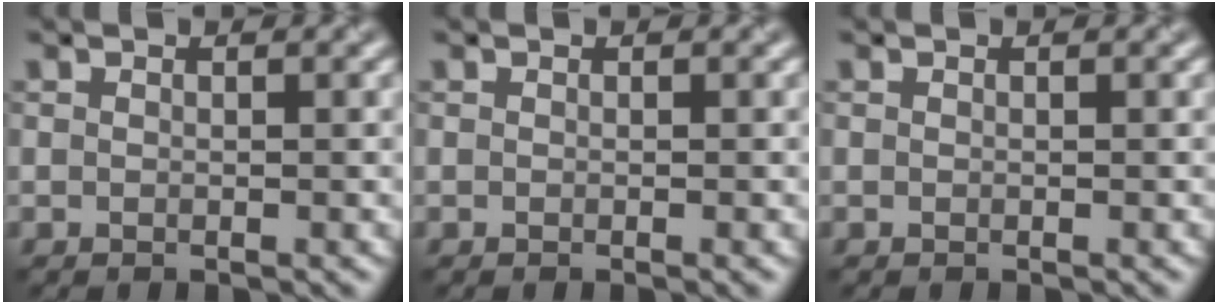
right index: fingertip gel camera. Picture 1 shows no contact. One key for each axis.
{"total": 0.0}
{"total": 0.0}